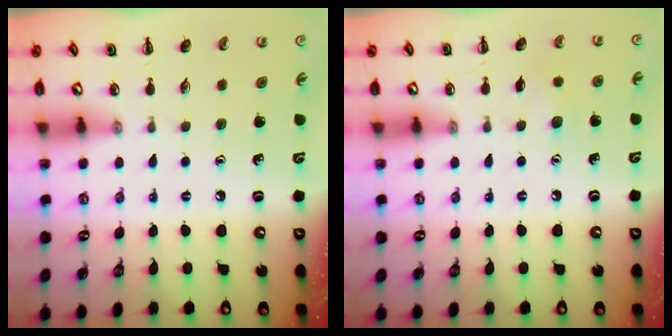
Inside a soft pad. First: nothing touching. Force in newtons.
{"total": 5.3, "press": 5.2, "slide": 1.2}